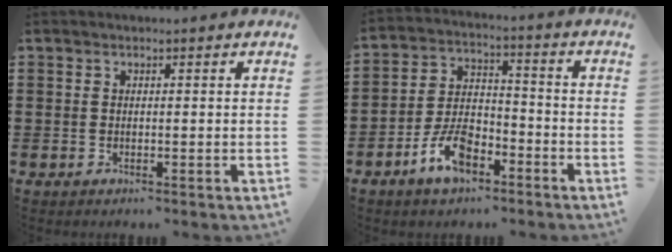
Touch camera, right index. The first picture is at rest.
{"total": 7.7, "force": [-4.5, 4.0, 4.8], "torque": [-0.109, 0.012, -0.089]}